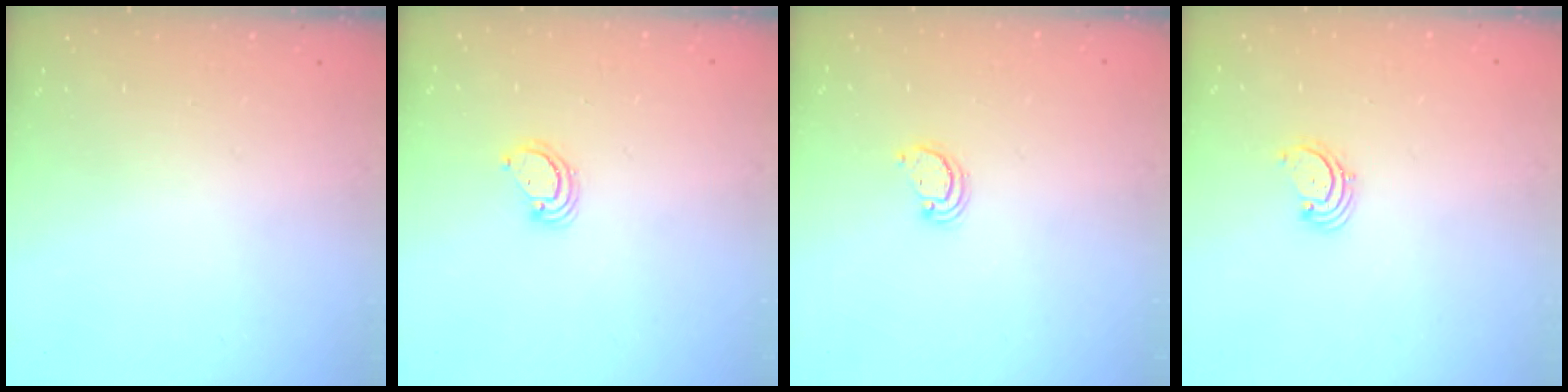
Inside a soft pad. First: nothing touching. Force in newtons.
{"total": 3.9, "press": 3.9, "slide": 0.3}
{"total": 2.6, "press": 2.6, "slide": 0.2}
{"total": 1.7, "press": 1.7, "slide": 0.2}